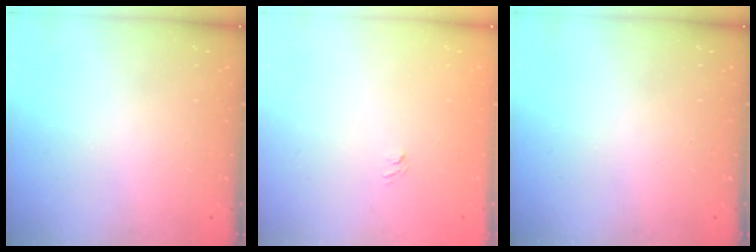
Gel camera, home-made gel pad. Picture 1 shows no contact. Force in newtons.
{"total": 3.8, "press": 3.7, "slide": 1.0}
{"total": 0.0}